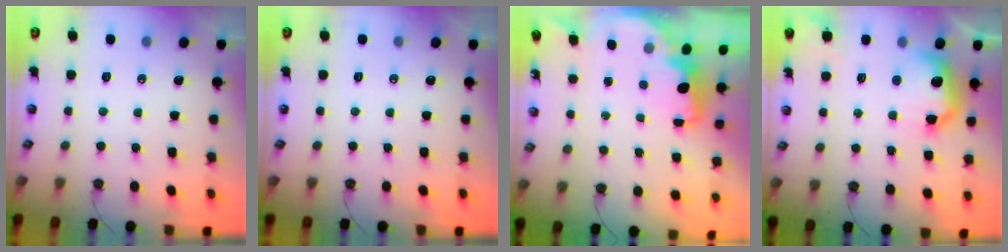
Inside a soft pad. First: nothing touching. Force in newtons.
{"total": 0.0}
{"total": 2.2, "press": 2.1, "slide": 0.6}
{"total": 12.5, "press": 12.5, "slide": 0.8}